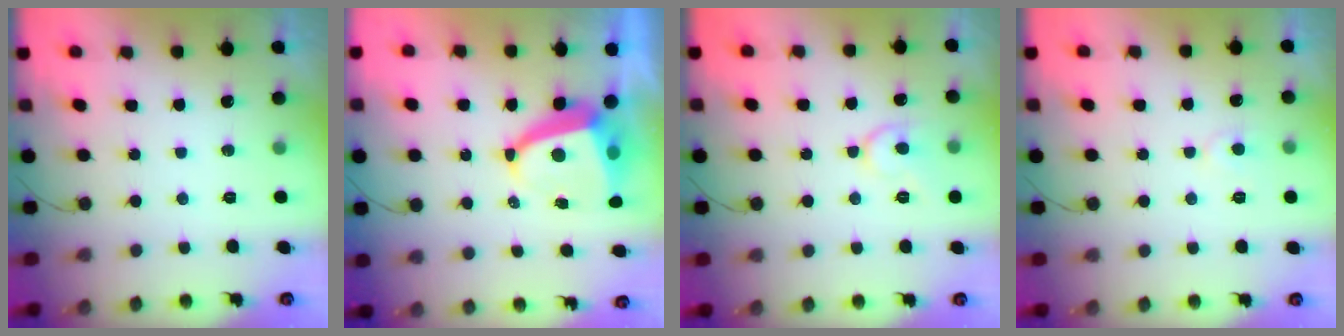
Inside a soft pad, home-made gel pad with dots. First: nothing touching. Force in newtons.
{"total": 8.6, "press": 8.5, "slide": 1.0}
{"total": 8.0, "press": 8.0, "slide": 0.7}
{"total": 4.3, "press": 4.2, "slide": 0.4}